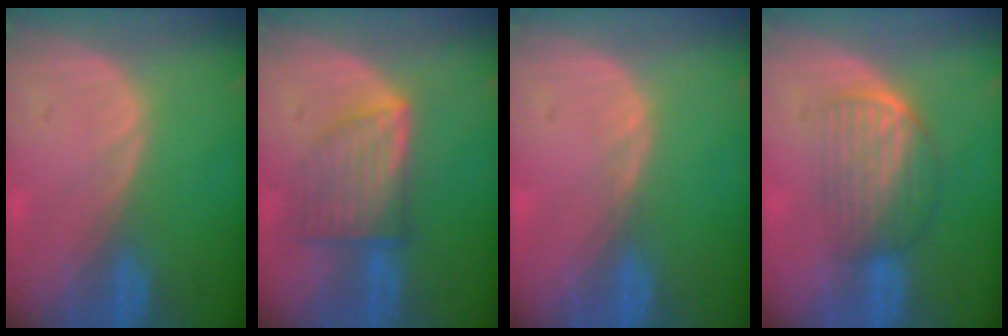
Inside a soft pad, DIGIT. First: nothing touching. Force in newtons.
{"total": 7.3, "press": 6.6, "slide": 3.2}
{"total": 0.8, "press": 0.6, "slide": 0.5}
{"total": 7.0, "press": 5.9, "slide": 3.7}